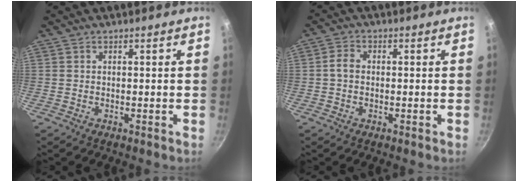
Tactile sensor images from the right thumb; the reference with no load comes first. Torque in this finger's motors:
{"motor_torque": [0.88, 1.06, 0.26, -0.96, 0.01]}